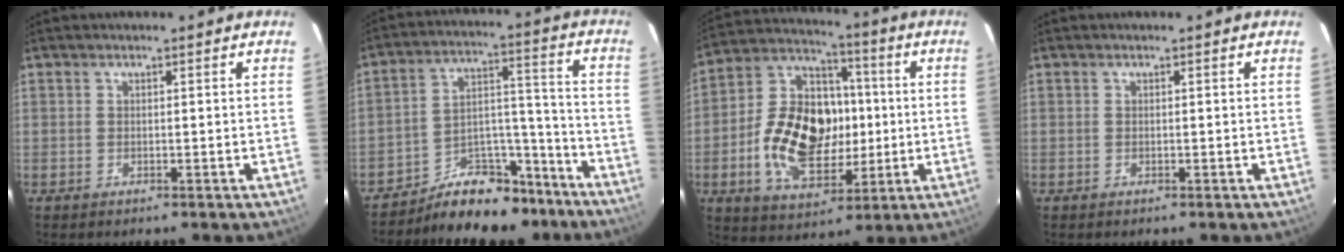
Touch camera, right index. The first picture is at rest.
{"total": 14.4, "force": [-12.0, 6.7, 4.2], "torque": [-0.063, 0.061, -0.172]}
{"total": 18.8, "force": [-2.1, 12.5, 13.8], "torque": [-0.280, 0.025, -0.025]}
{"total": 0.0}